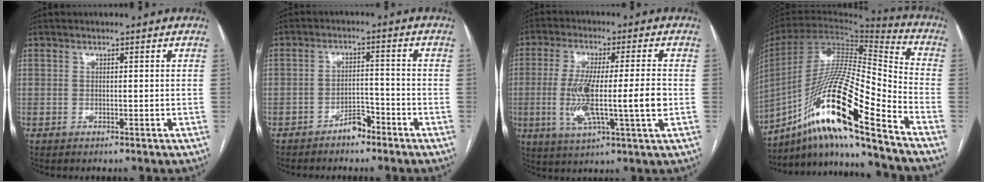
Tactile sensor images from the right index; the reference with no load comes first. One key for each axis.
{"total": 3.7, "fx": -2.9, "fy": 1.5, "fz": 1.7, "tx": -0.025, "ty": 0.007, "tz": -0.048}
{"total": 12.4, "fx": -1.6, "fy": 0.9, "fz": 12.2, "tx": -0.231, "ty": -0.005, "tz": -0.028}
{"total": 21.8, "fx": -14.0, "fy": 0.7, "fz": 16.7, "tx": -0.330, "ty": -0.010, "tz": -0.259}